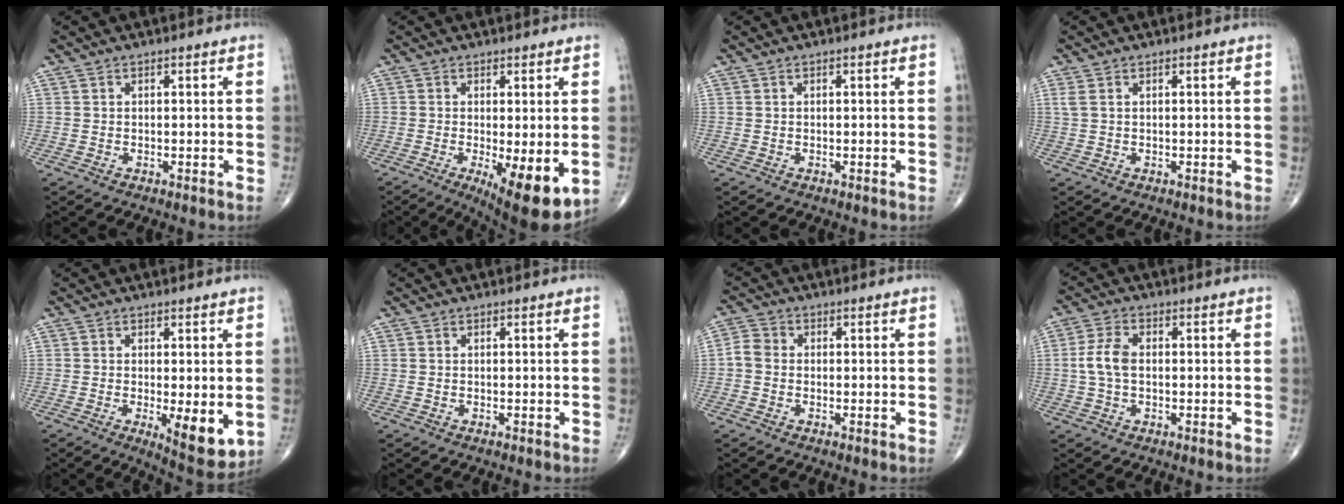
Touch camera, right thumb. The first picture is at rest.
{"total": 11.1, "force": [-2.9, 3.4, 10.2], "torque": [-0.144, -0.024, -0.034]}
{"total": 0.0}
{"total": 1.2, "force": [0.5, 0.5, 1.0], "torque": [-0.031, 0.012, 0.016]}
{"total": 7.8, "force": [-1.3, 2.5, 7.3], "torque": [-0.097, -0.022, -0.013]}
{"total": 0.0}
{"total": 3.0, "force": [-0.5, 2.5, 1.6], "torque": [-0.027, 0.008, -0.019]}
{"total": 5.2, "force": [0.0, 3.0, 4.2], "torque": [-0.098, 0.011, -0.004]}